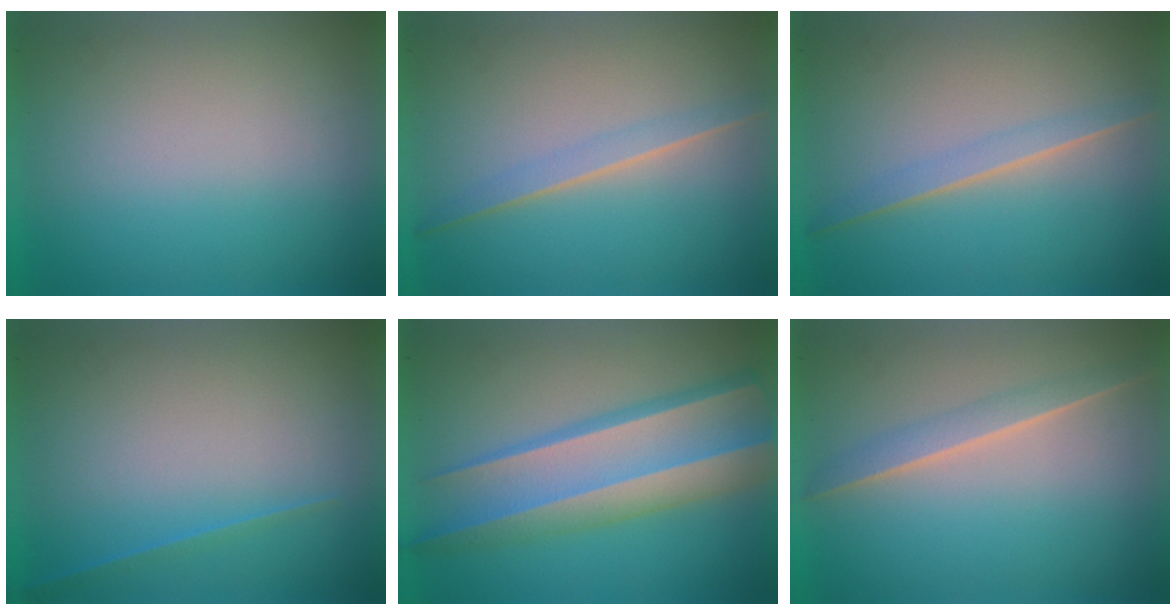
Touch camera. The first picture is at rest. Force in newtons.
{"total": 1.4}
{"total": 1.3}
{"total": 1.1}
{"total": 6.6}
{"total": 1.5}